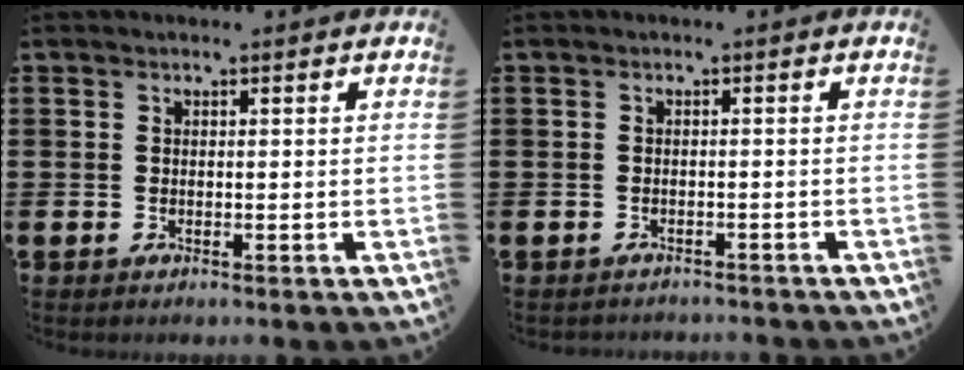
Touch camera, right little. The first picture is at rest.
{"total": 0.8, "force": [-0.8, 0.0, -0.1], "torque": [0.000, 0.000, -0.017]}